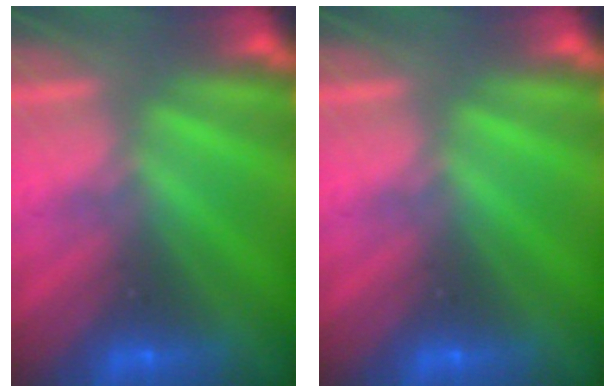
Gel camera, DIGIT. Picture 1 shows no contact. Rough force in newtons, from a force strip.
{"total": 0.0}